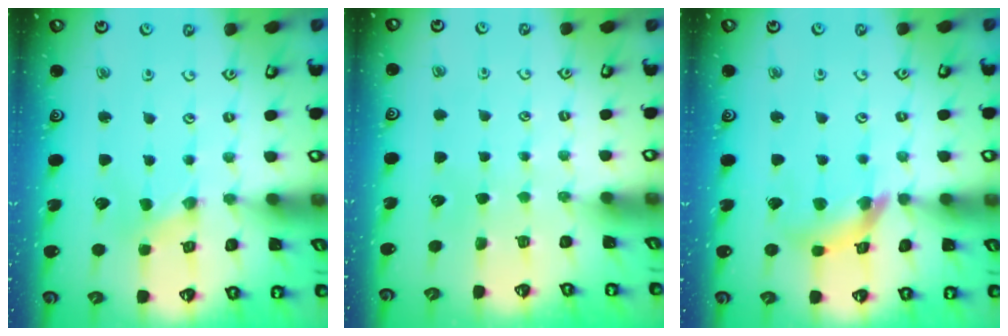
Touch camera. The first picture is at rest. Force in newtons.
{"total": 0.0}
{"total": 9.4, "press": 9.3, "slide": 1.2}